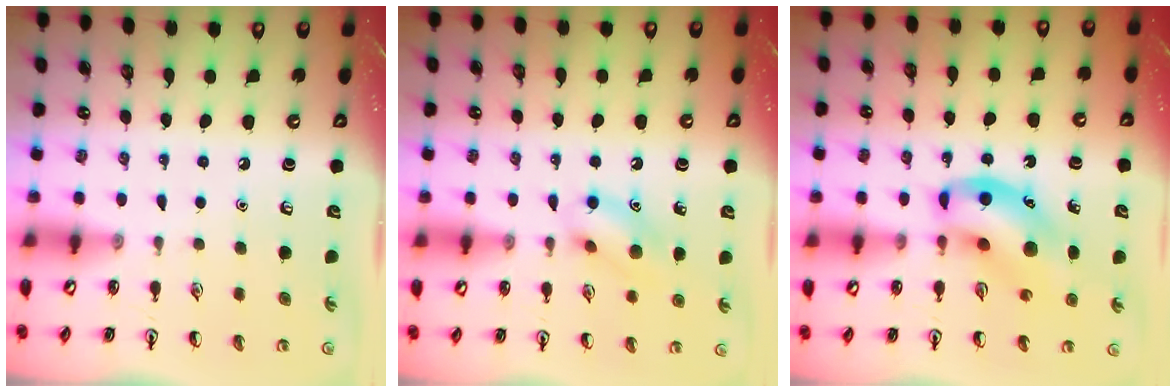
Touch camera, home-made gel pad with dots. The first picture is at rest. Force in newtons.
{"total": 10.8, "press": 10.7, "slide": 1.4}
{"total": 11.7, "press": 11.2, "slide": 3.2}